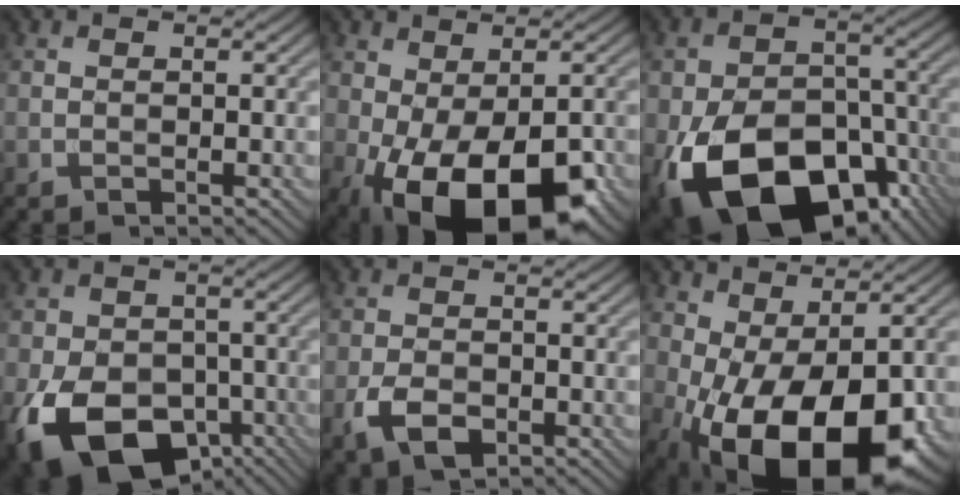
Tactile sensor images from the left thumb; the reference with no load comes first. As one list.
[{"total": 13.8, "force": [-5.7, 6.8, 10.6], "torque": [-0.188, -0.037, -0.078]}, {"total": 19.5, "force": [-9.5, 12.3, 11.6], "torque": [-0.218, -0.051, -0.143]}, {"total": 13.9, "force": [-6.1, 9.5, 8.1], "torque": [-0.159, -0.041, -0.109]}, {"total": 4.4, "force": [-2.0, 2.5, 3.0], "torque": [-0.066, -0.006, -0.040]}, {"total": 17.1, "force": [-5.2, 8.6, 13.8], "torque": [-0.242, -0.027, -0.060]}]